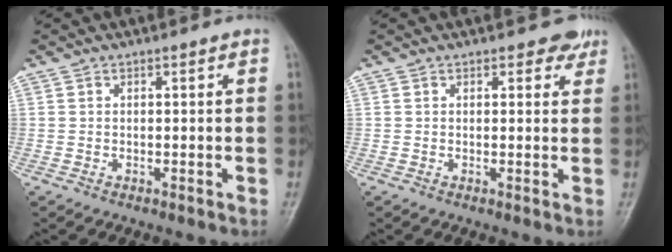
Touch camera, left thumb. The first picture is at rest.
{"total": 2.3, "force": [1.7, 1.4, 0.8], "torque": [0.014, -0.006, 0.015]}